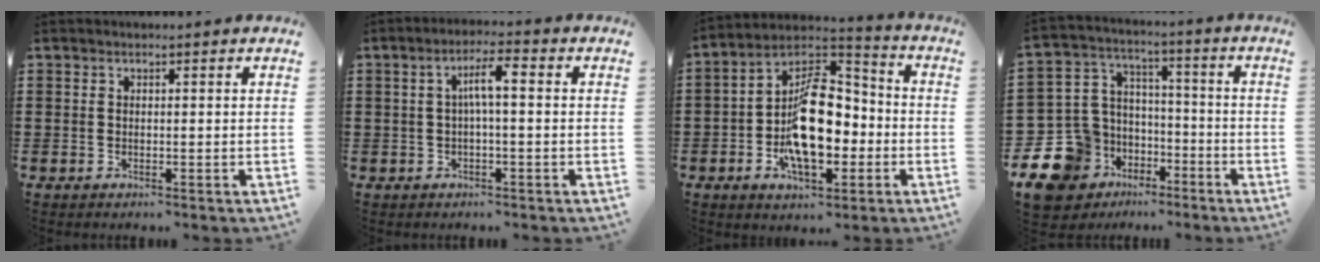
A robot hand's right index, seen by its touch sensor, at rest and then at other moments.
{"total": 4.3, "force": [0.0, 0.9, 4.2], "torque": [-0.080, 0.010, -0.005]}
{"total": 14.4, "force": [-3.1, 7.9, 11.6], "torque": [-0.225, 0.004, -0.057]}
{"total": 11.0, "force": [-6.4, 8.6, 2.7], "torque": [-0.112, 0.008, -0.119]}